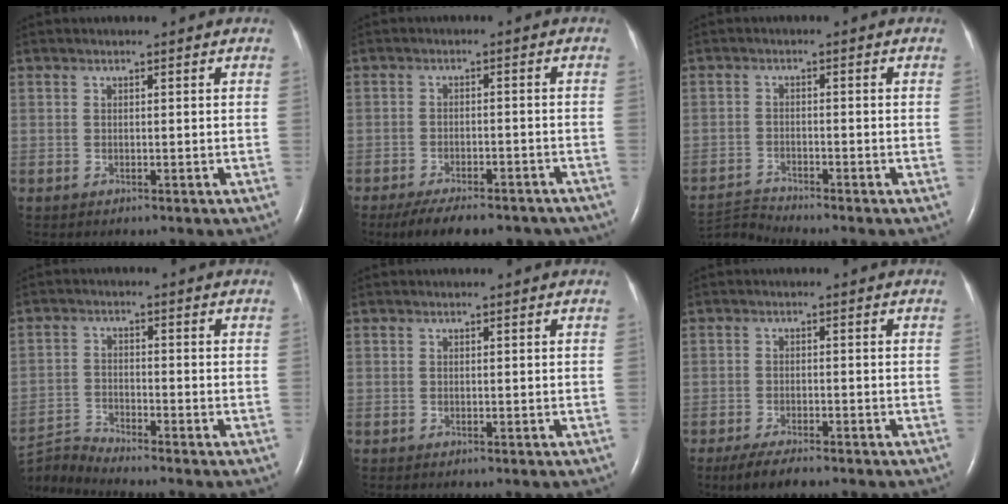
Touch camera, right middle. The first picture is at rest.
{"total": 13.5, "force": [-11.2, 4.5, 6.1], "torque": [-0.100, -0.001, -0.149]}
{"total": 3.8, "force": [-3.5, -1.4, -0.8], "torque": [0.004, -0.018, -0.066]}
{"total": 5.9, "force": [-5.6, -1.8, -0.5], "torque": [-0.009, -0.003, -0.107]}
{"total": 0.0}
{"total": 5.0, "force": [-3.8, 1.2, 3.0], "torque": [-0.056, -0.009, -0.062]}